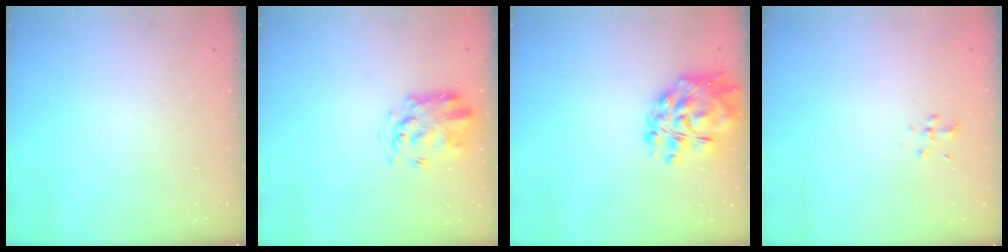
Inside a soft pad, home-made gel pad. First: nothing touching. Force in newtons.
{"total": 3.4, "press": 3.4, "slide": 0.6}
{"total": 13.4, "press": 12.5, "slide": 4.7}
{"total": 2.0, "press": 1.8, "slide": 0.9}